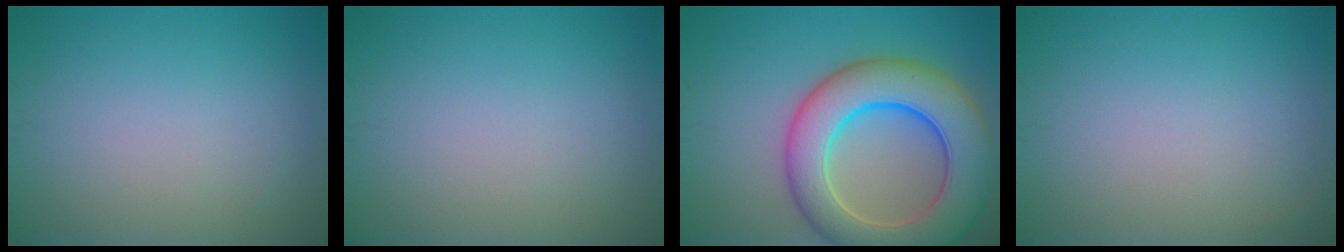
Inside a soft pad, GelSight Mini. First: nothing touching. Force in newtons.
{"total": 0.0}
{"total": 10.8, "press": 10.8, "slide": 0.3}
{"total": 0.0}